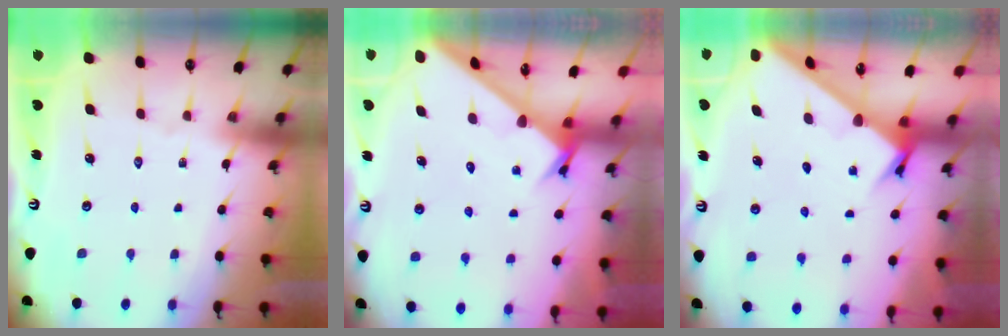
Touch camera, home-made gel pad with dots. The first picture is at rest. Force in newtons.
{"total": 2.5, "press": 2.5, "slide": 0.2}
{"total": 2.5, "press": 2.5, "slide": 0.2}